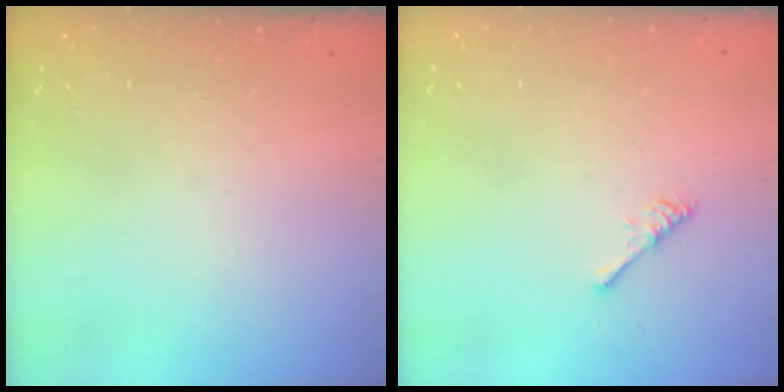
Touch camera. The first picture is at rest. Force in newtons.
{"total": 2.9, "press": 2.9, "slide": 0.5}